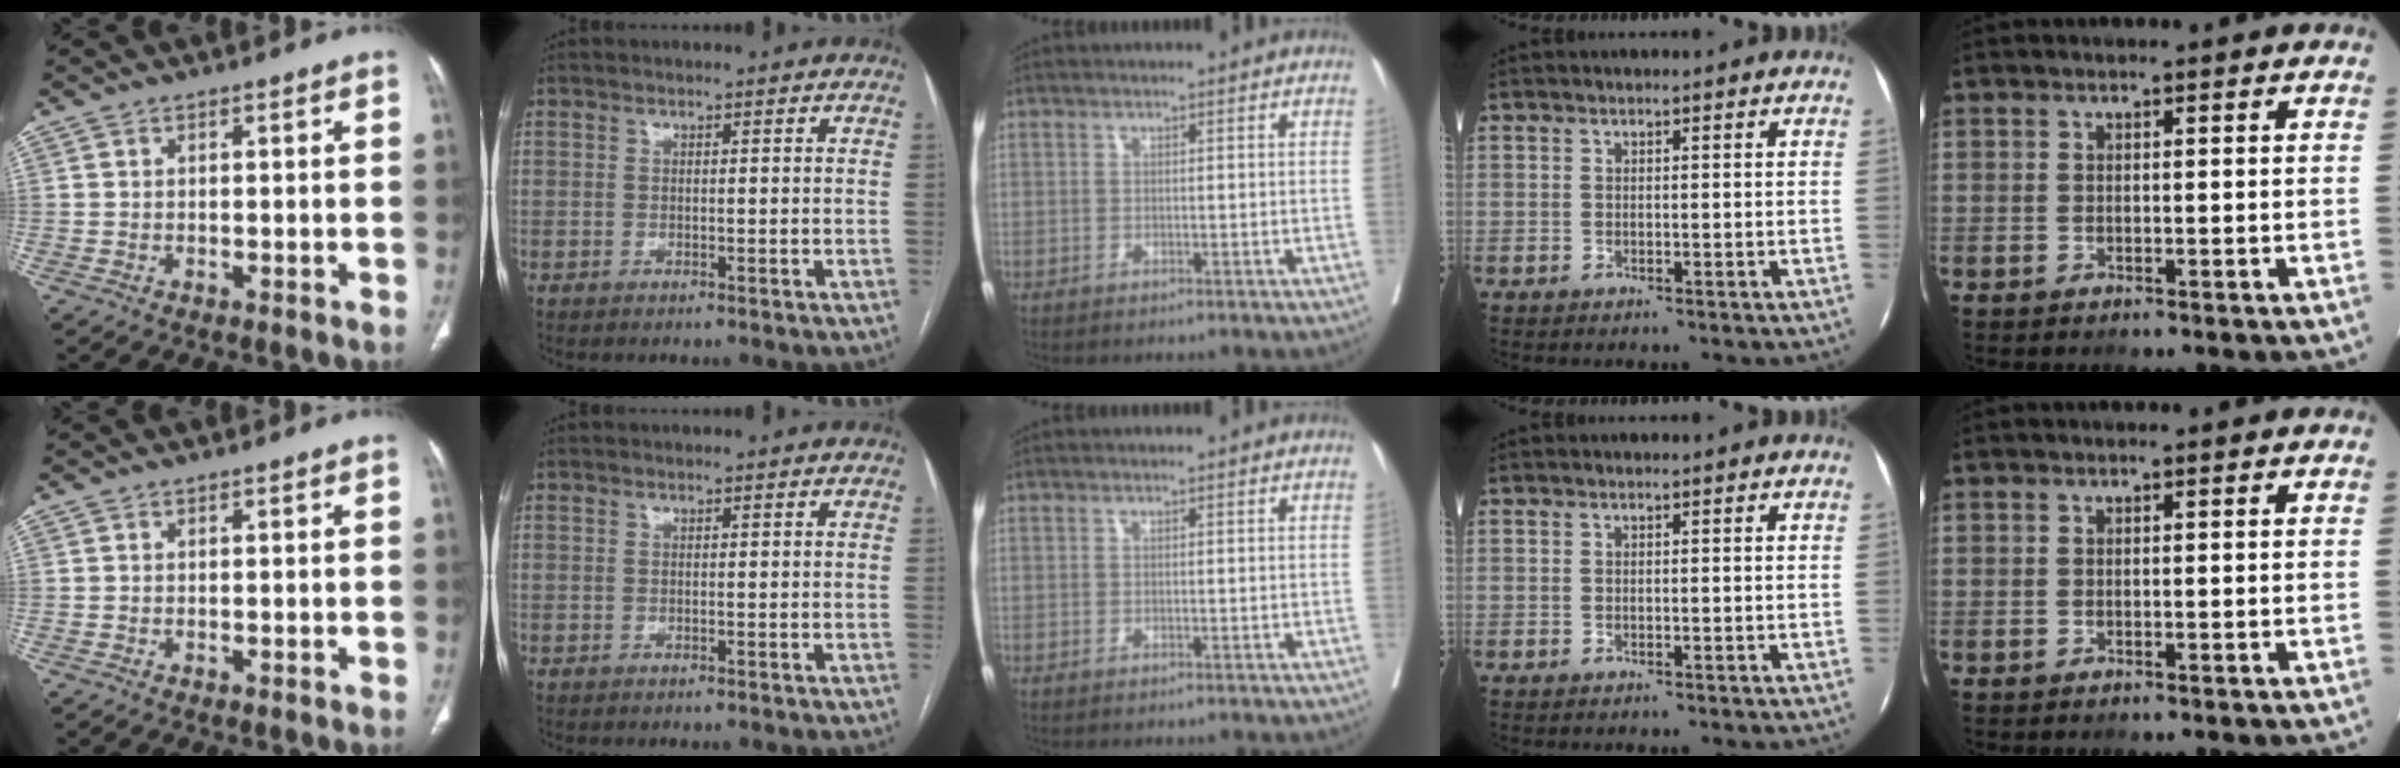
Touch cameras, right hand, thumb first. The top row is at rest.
{}